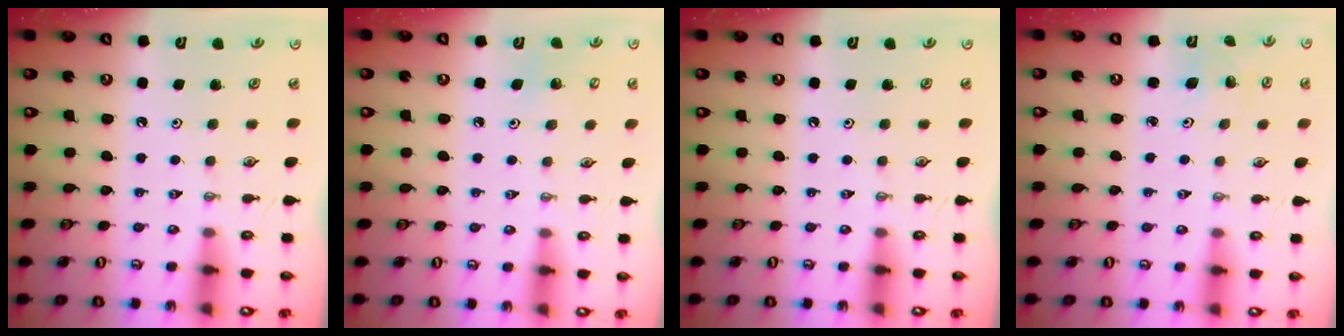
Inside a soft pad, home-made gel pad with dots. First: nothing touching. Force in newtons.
{"total": 4.2, "press": 4.2, "slide": 0.3}
{"total": 0.0}
{"total": 2.4, "press": 2.4, "slide": 0.1}